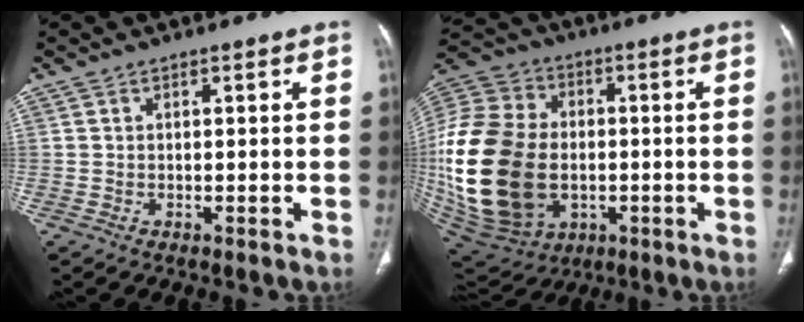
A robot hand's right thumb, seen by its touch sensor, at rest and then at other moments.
{"total": 32.8, "force": [-3.2, 23.0, 23.1], "torque": [-0.529, -0.002, -0.033]}